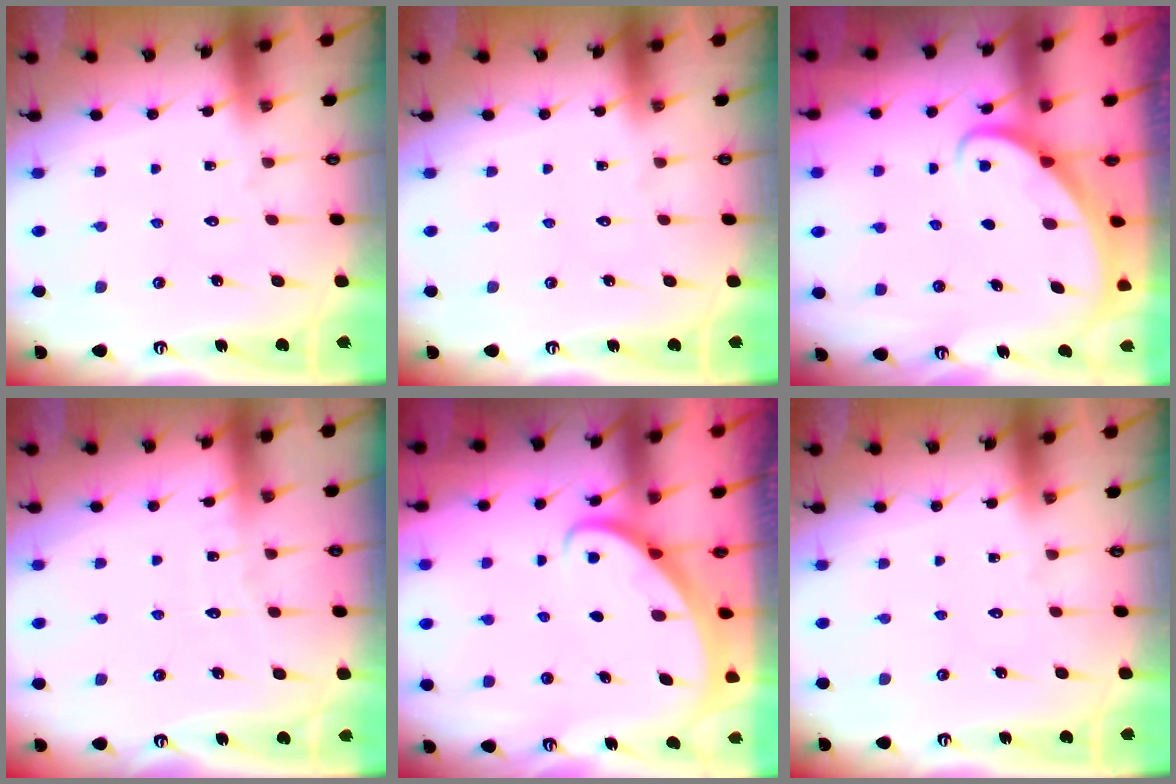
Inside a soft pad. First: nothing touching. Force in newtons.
{"total": 0.0}
{"total": 2.2, "press": 2.2, "slide": 0.3}
{"total": 2.6, "press": 2.6, "slide": 0.3}
{"total": 2.8, "press": 2.8, "slide": 0.2}
{"total": 0.0}